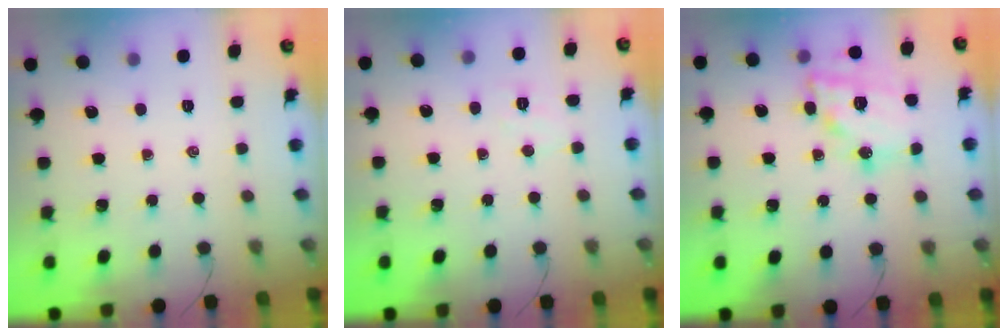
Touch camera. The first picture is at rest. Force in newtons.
{"total": 3.5, "press": 3.4, "slide": 0.8}
{"total": 18.1, "press": 17.8, "slide": 3.0}